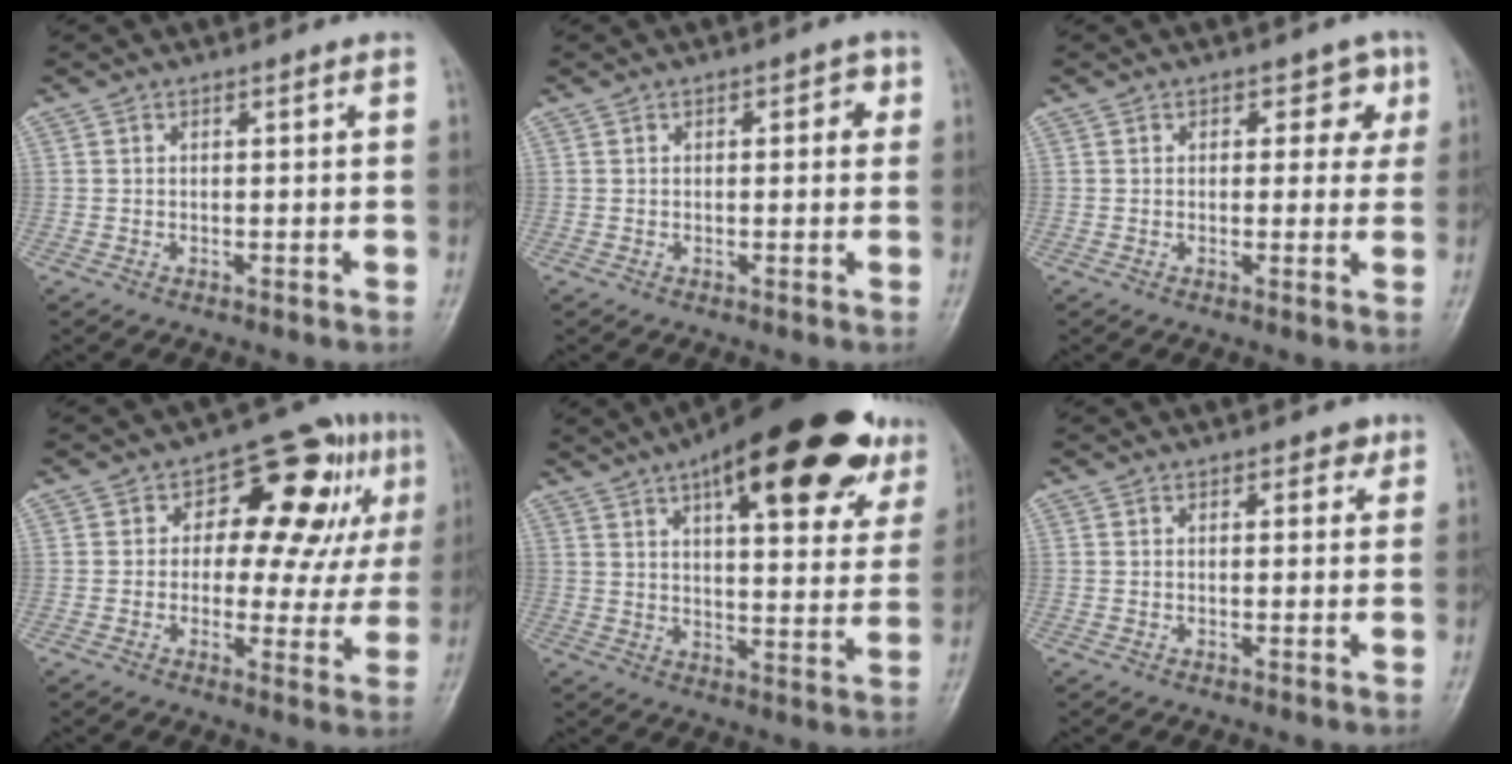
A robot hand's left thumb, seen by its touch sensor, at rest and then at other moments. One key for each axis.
{"total": 2.6, "fx": 0.7, "fy": 1.4, "fz": 2.0, "tx": -0.008, "ty": 0.003, "tz": 0.004}
{"total": 4.3, "fx": 1.5, "fy": 3.1, "fz": 2.5, "tx": 0.009, "ty": -0.002, "tz": 0.011}
{"total": 15.8, "fx": 4.5, "fy": 8.6, "fz": 12.5, "tx": -0.103, "ty": 0.015, "tz": 0.052}
{"total": 26.3, "fx": 15.2, "fy": 9.2, "fz": 19.5, "tx": -0.250, "ty": -0.019, "tz": 0.211}
{"total": 1.6, "fx": 1.0, "fy": 1.0, "fz": 0.7, "tx": 0.007, "ty": -0.003, "tz": 0.008}